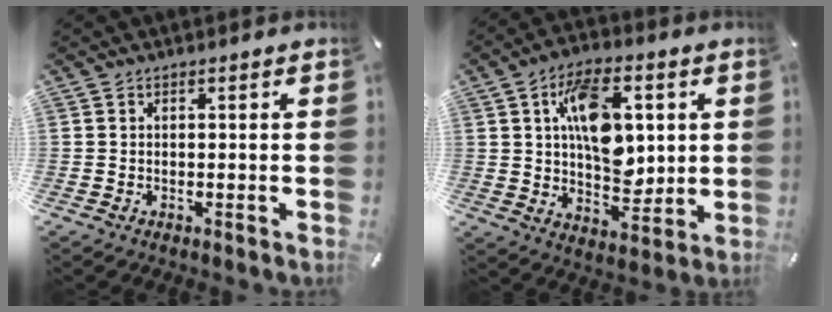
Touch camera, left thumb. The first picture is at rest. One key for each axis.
{"total": 15.0, "fx": 3.2, "fy": 9.7, "fz": 11.0, "tx": -0.170, "ty": 0.002, "tz": 0.055}